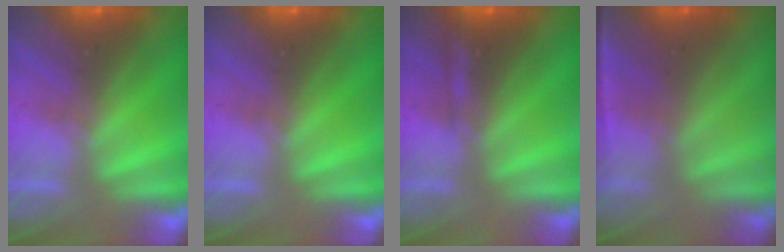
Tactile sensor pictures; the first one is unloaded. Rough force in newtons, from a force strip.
{"total": 0.0}
{"total": 2.2}
{"total": 1.7}